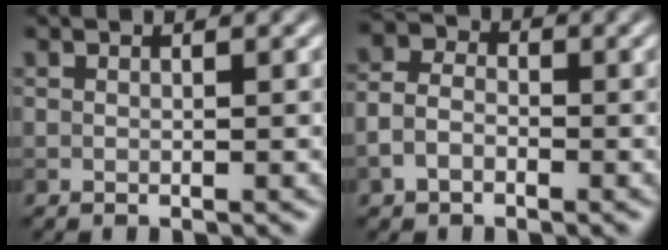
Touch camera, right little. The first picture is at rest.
{"total": 2.9, "force": [-1.3, 2.2, 1.5], "torque": [-0.032, 0.008, -0.033]}